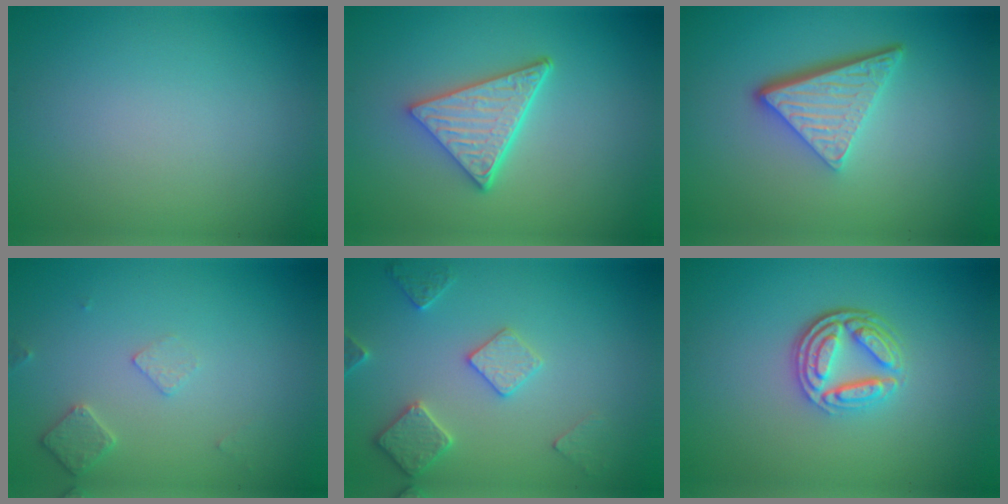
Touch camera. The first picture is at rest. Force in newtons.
{"total": 4.9, "press": 3.7, "slide": 3.2}
{"total": 5.3, "press": 3.6, "slide": 3.8}
{"total": 1.8, "press": 1.8, "slide": 0.3}
{"total": 2.9, "press": 2.8, "slide": 0.5}
{"total": 4.6, "press": 3.5, "slide": 3.1}